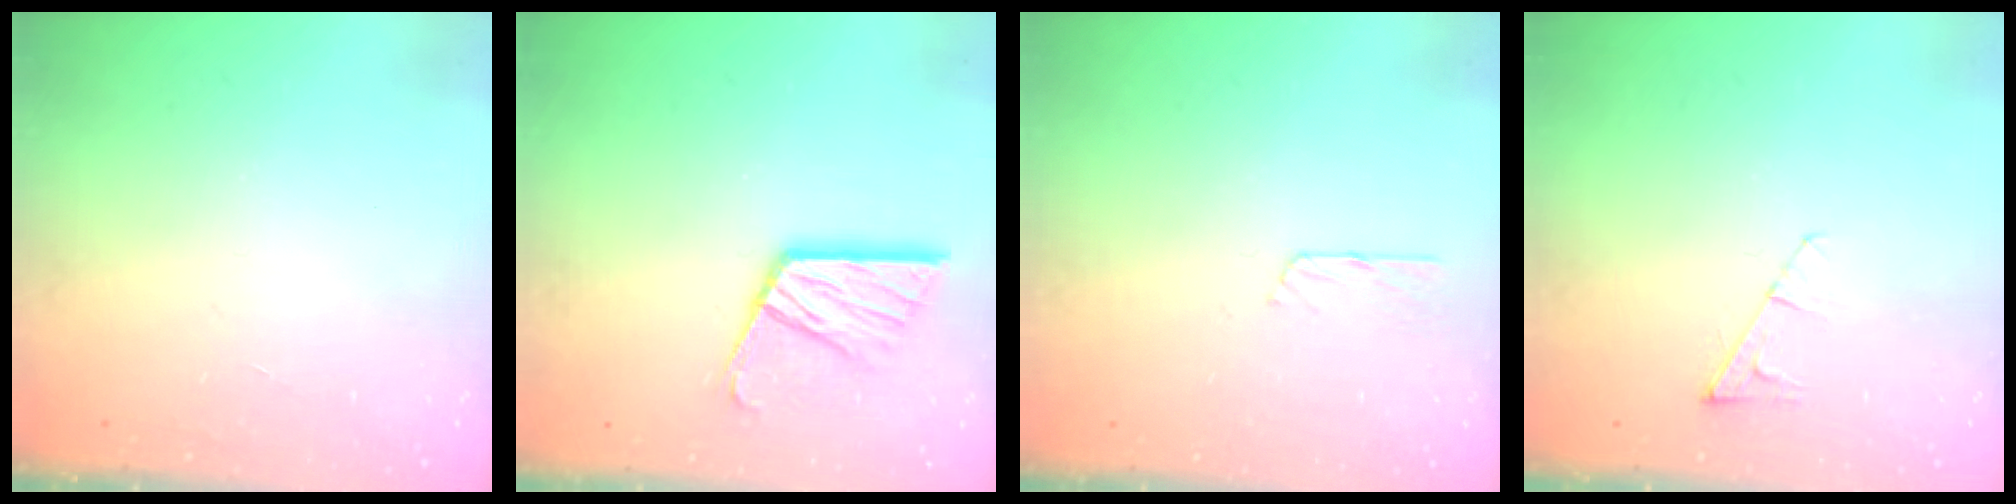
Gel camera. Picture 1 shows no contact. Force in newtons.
{"total": 14.2, "press": 14.1, "slide": 1.3}
{"total": 2.7, "press": 2.7, "slide": 0.3}
{"total": 6.3, "press": 6.3, "slide": 0.4}